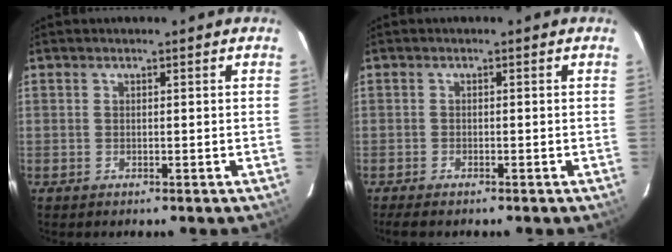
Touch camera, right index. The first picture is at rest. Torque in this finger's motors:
{"motor_torque": [0.03, -0.25, 0.13, 0.02]}